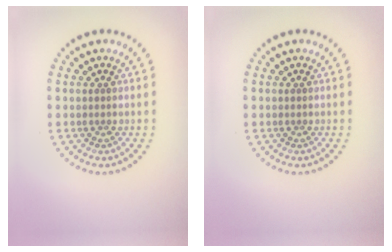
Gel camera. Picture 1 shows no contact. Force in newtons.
{"total": 0.0}